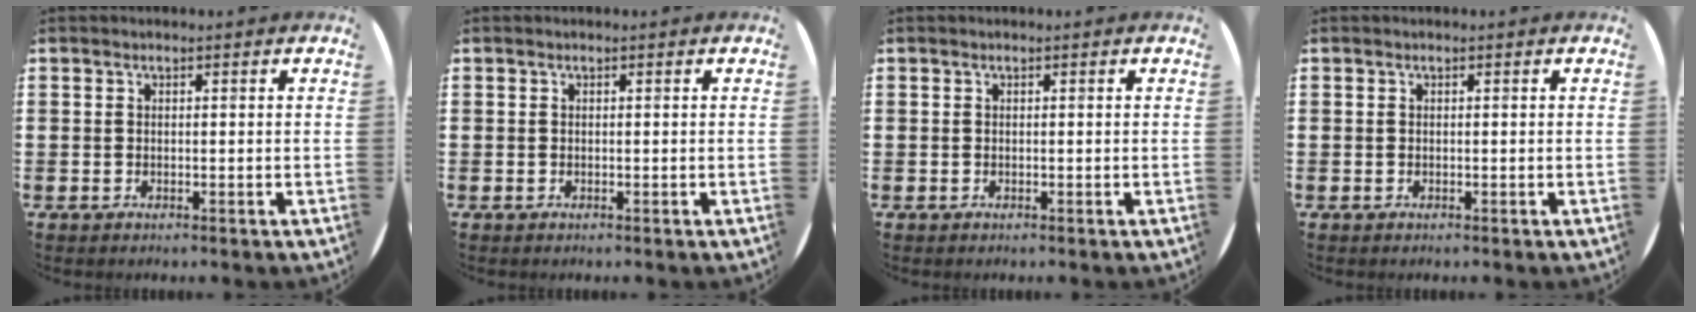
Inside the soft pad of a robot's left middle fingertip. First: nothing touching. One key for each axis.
{"total": 0.0}
{"total": 0.0}
{"total": 0.0}